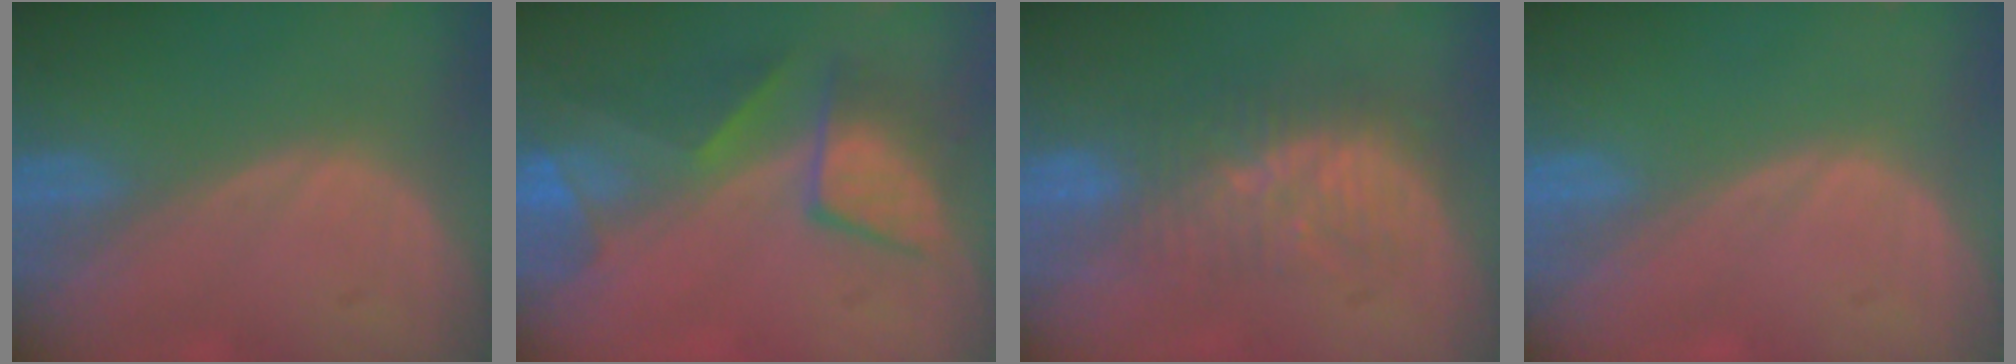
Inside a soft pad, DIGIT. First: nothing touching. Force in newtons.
{"total": 8.0, "press": 7.9, "slide": 1.6}
{"total": 7.8, "press": 7.4, "slide": 2.6}
{"total": 0.0}